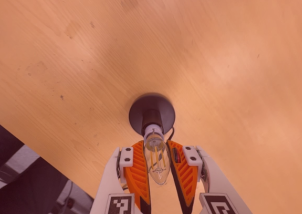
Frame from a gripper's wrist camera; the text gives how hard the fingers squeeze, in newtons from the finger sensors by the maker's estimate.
{"total": 13.3, "left": 12.3, "right": 14.3}